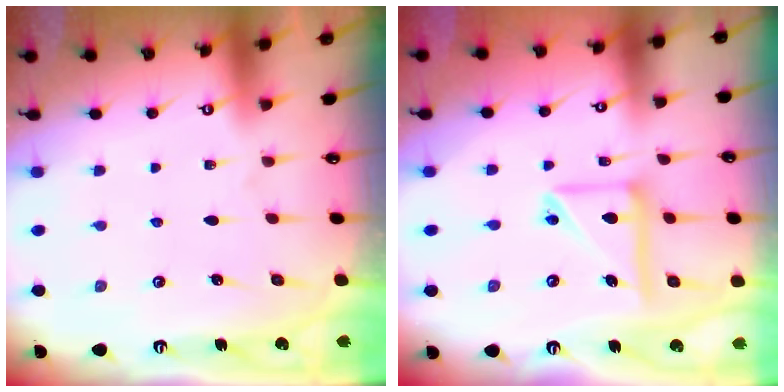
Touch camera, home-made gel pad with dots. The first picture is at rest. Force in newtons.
{"total": 13.8, "press": 13.6, "slide": 2.2}